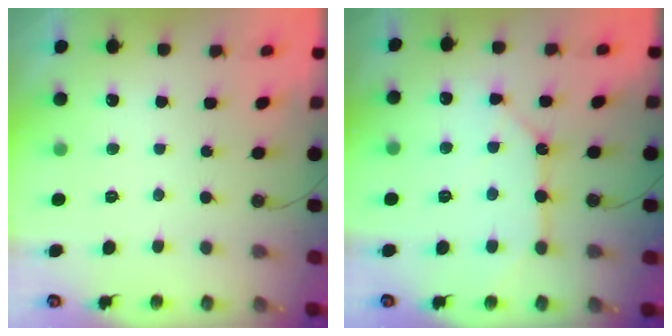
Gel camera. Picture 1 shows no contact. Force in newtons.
{"total": 10.5, "press": 10.5, "slide": 1.2}